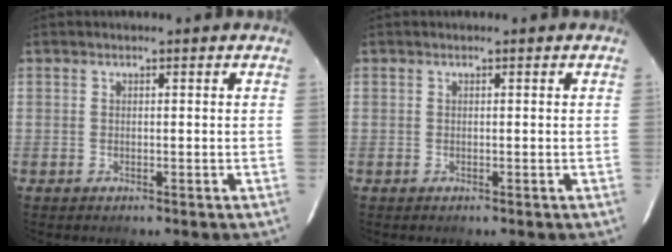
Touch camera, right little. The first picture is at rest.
{"total": 0.0}